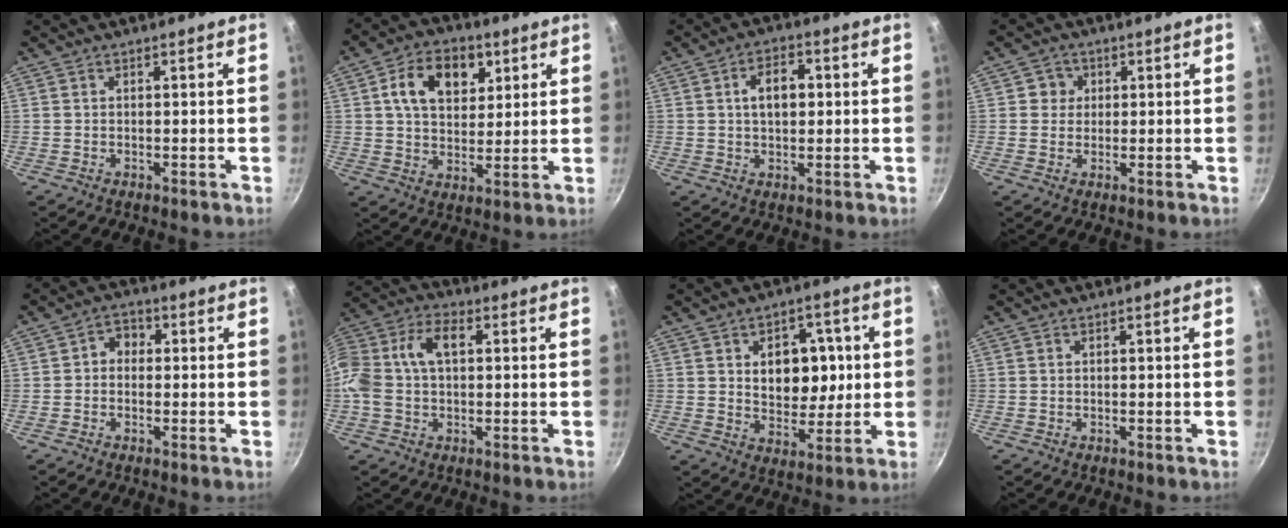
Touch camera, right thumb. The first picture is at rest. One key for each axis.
{"total": 12.9, "fx": 4.6, "fy": 8.5, "fz": 8.4, "tx": -0.109, "ty": -0.007, "tz": 0.076}
{"total": 6.8, "fx": 1.1, "fy": 4.1, "fz": 5.2, "tx": -0.069, "ty": 0.009, "tz": 0.014}
{"total": 3.4, "fx": 0.8, "fy": 3.2, "fz": 0.7, "tx": 0.013, "ty": 0.003, "tz": 0.006}
{"total": 3.9, "fx": 0.1, "fy": 3.2, "fz": 2.3, "tx": -0.015, "ty": 0.015, "tz": -0.012}
{"total": 13.1, "fx": 1.7, "fy": 8.1, "fz": 10.2, "tx": -0.221, "ty": 0.037, "tz": 0.029}
{"total": 11.8, "fx": 2.1, "fy": 8.1, "fz": 8.4, "tx": -0.064, "ty": -0.006, "tz": 0.037}
{"total": 0.0}